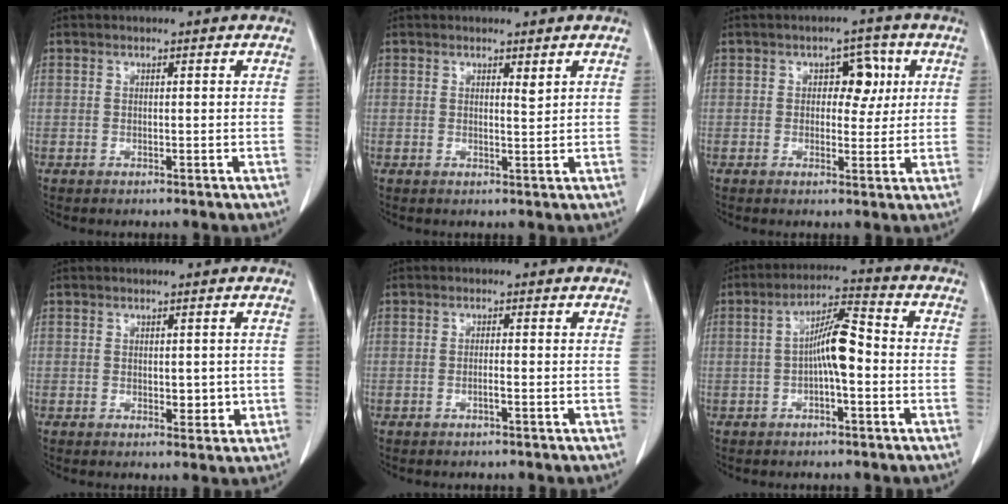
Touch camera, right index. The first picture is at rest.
{"total": 1.0, "force": [0.7, 0.1, 0.7], "torque": [-0.014, -0.007, 0.012]}
{"total": 2.9, "force": [0.7, 1.8, 2.2], "torque": [-0.023, 0.010, 0.008]}
{"total": 2.8, "force": [-0.1, 1.6, 2.3], "torque": [-0.024, -0.004, 0.005]}
{"total": 0.9, "force": [-0.5, -0.1, 0.8], "torque": [-0.015, 0.001, -0.008]}
{"total": 7.1, "force": [-0.8, 1.5, 6.9], "torque": [-0.128, 0.023, -0.018]}